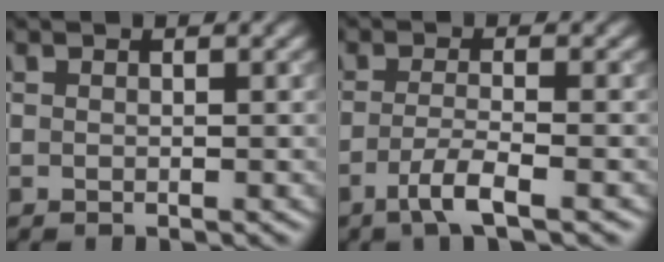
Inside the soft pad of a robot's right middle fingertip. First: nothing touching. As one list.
[{"total": 3.2, "force": [-1.6, 0.6, 2.7], "torque": [-0.049, -0.003, -0.039]}]